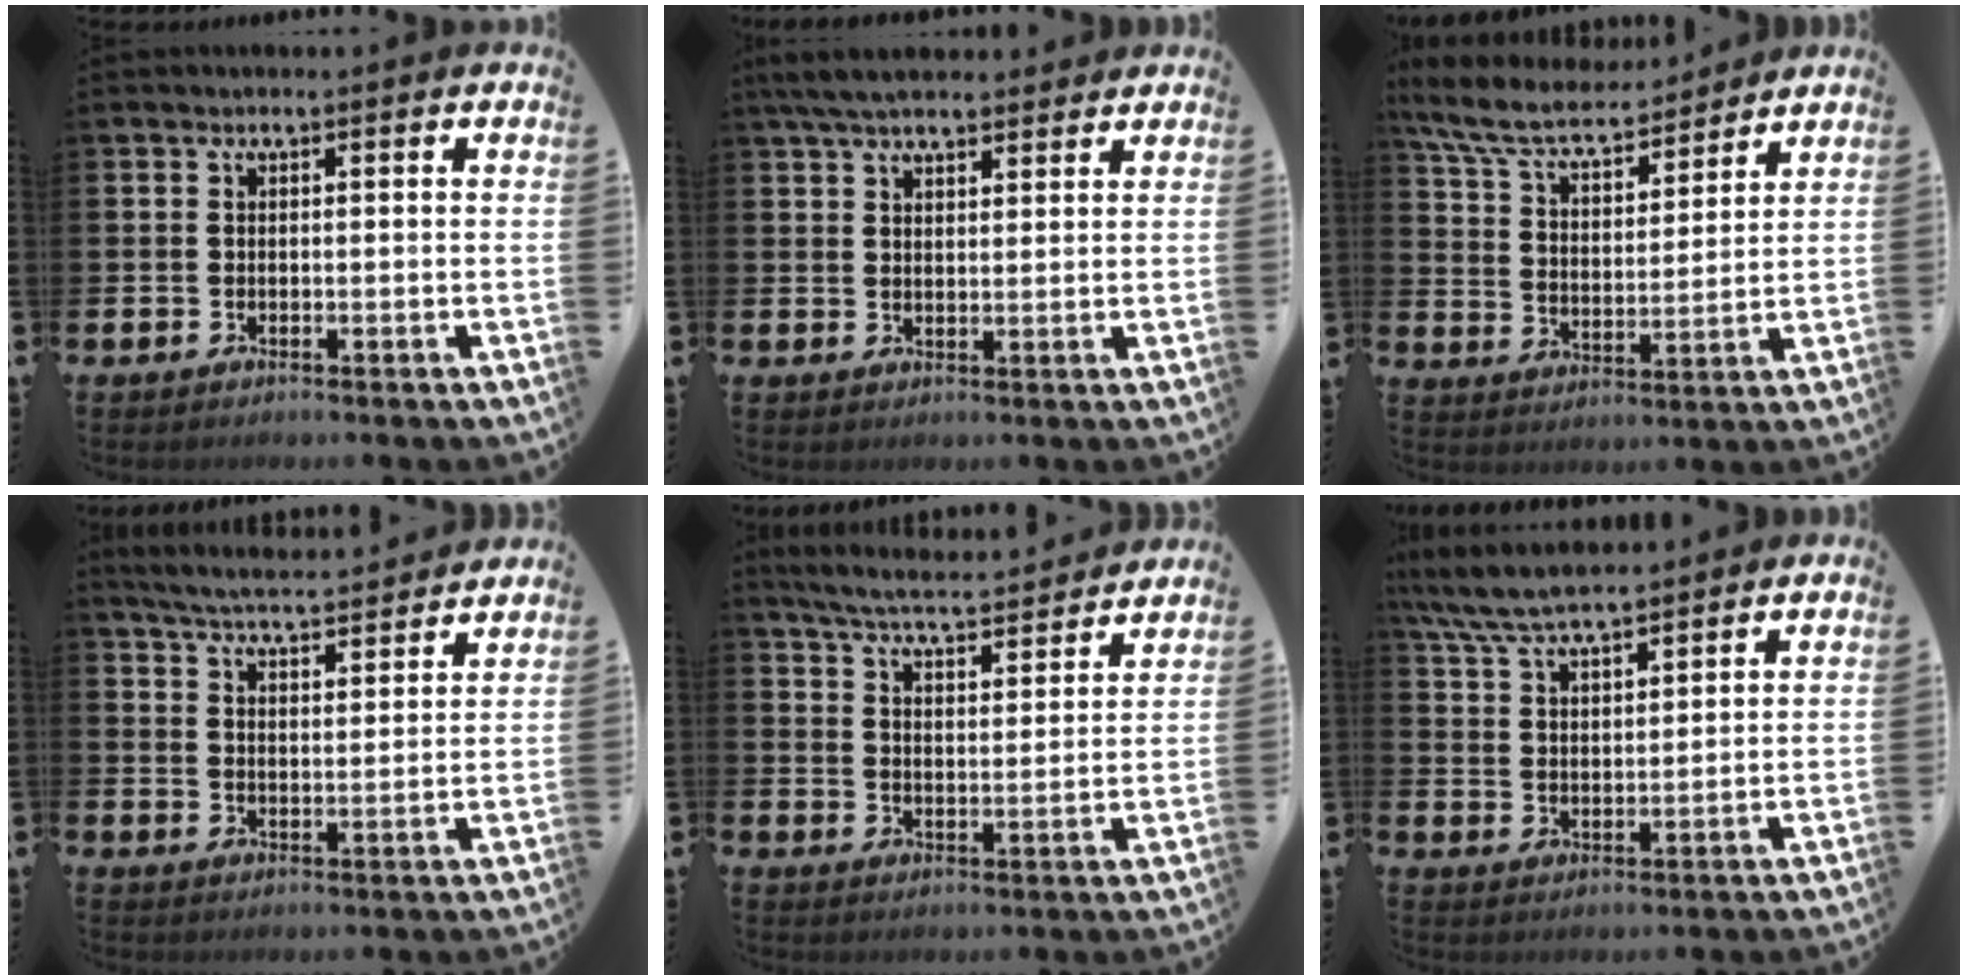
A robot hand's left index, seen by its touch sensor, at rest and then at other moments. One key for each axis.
{"total": 5.2, "fx": 4.7, "fy": 1.3, "fz": 1.7, "tx": -0.047, "ty": -0.010, "tz": 0.088}
{"total": 8.0, "fx": 7.3, "fy": 2.0, "fz": 2.8, "tx": -0.086, "ty": -0.043, "tz": 0.127}
{"total": 5.4, "fx": 5.3, "fy": 0.1, "fz": 0.8, "tx": -0.038, "ty": -0.041, "tz": 0.092}
{"total": 5.8, "fx": 5.6, "fy": 0.3, "fz": 1.4, "tx": -0.052, "ty": -0.041, "tz": 0.095}
{"total": 7.0, "fx": 6.6, "fy": 1.0, "fz": 2.0, "tx": -0.063, "ty": -0.027, "tz": 0.121}